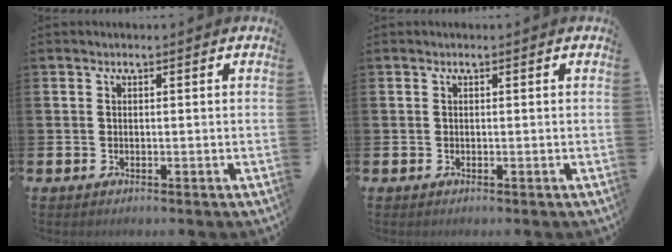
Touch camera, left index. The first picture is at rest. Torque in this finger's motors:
{"motor_torque": [0.00, 0.00, 0.00, 0.00]}